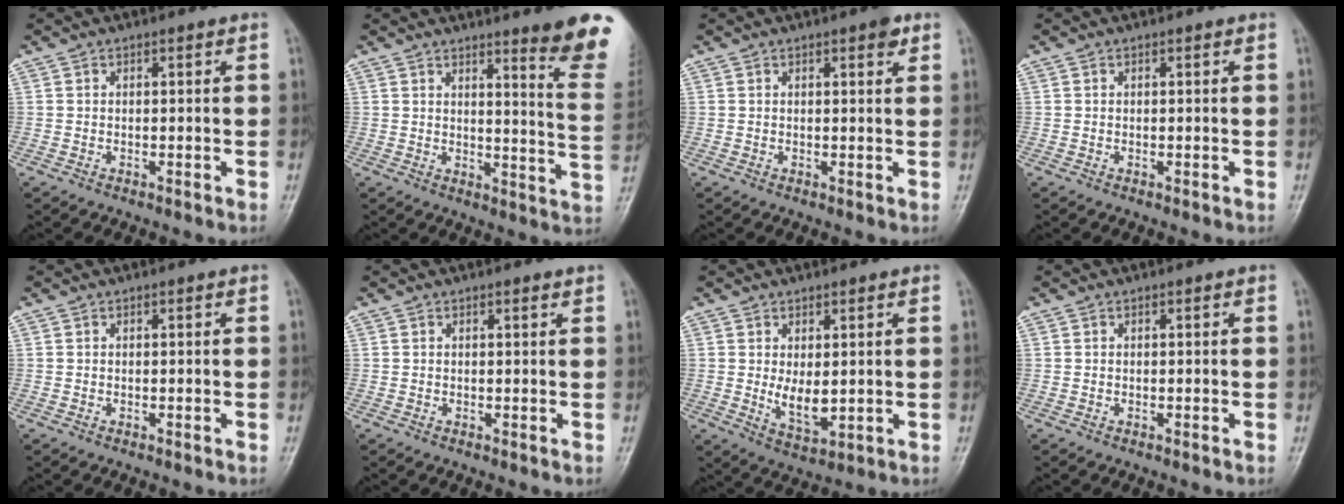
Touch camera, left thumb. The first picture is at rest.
{"total": 13.9, "force": [10.1, 0.8, 9.5], "torque": [-0.094, -0.078, 0.117]}
{"total": 2.3, "force": [1.4, 0.6, 1.7], "torque": [-0.021, -0.005, 0.015]}
{"total": 0.0}
{"total": 0.0}
{"total": 0.8, "force": [0.7, 0.1, 0.5], "torque": [-0.007, -0.002, 0.009]}
{"total": 5.6, "force": [0.5, 2.8, 4.9], "torque": [-0.072, -0.018, 0.021]}
{"total": 0.0}